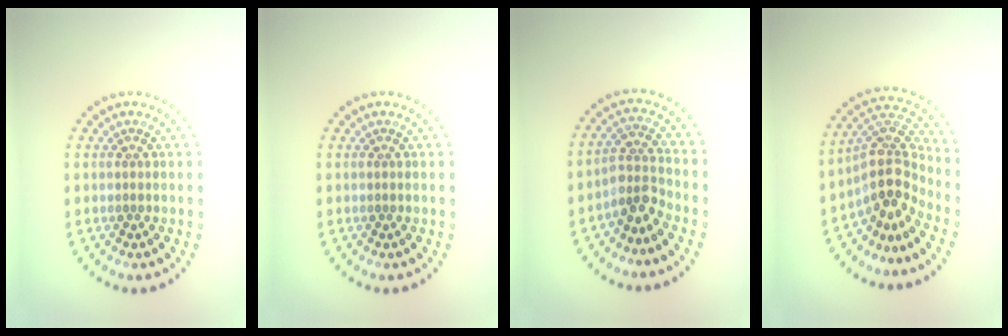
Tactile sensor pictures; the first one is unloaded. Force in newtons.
{"total": 0.0}
{"total": 2.7, "press": 1.9, "slide": 1.8}
{"total": 4.4, "press": 3.3, "slide": 3.0}